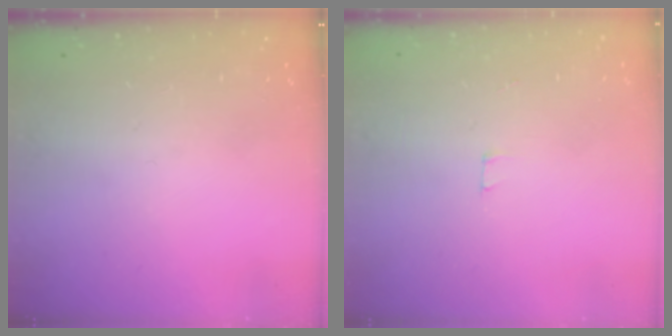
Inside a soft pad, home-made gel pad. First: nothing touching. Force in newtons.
{"total": 1.8, "press": 1.8, "slide": 0.1}